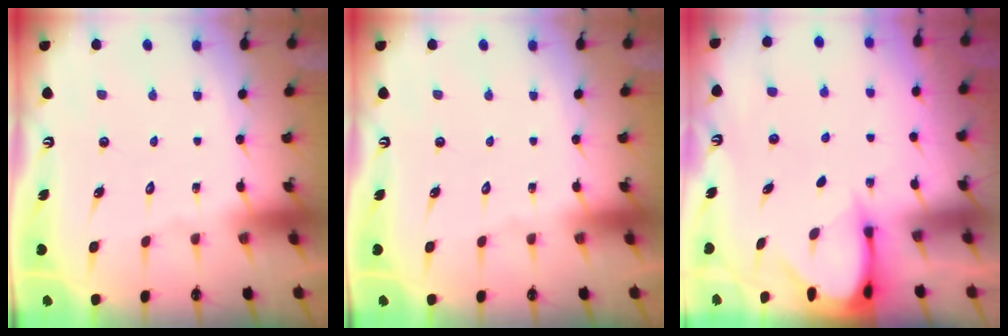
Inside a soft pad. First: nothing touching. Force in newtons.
{"total": 0.0}
{"total": 3.3, "press": 3.3, "slide": 0.3}